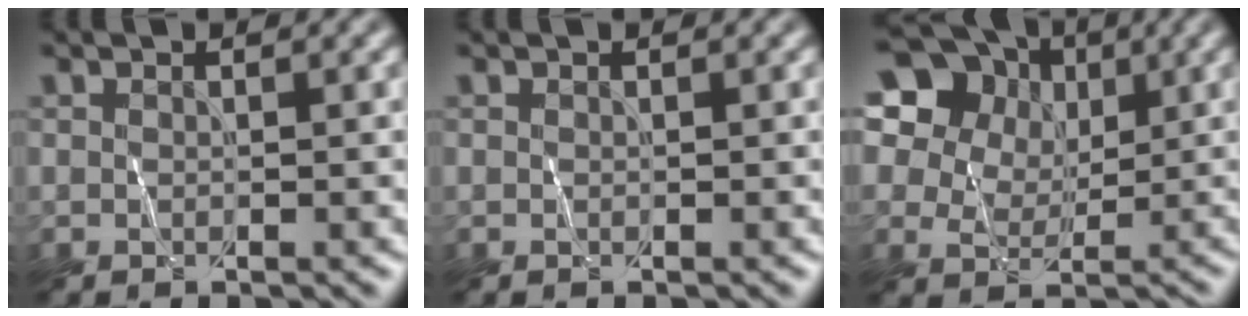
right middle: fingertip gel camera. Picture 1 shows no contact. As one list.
[{"total": 0.0}, {"total": 18.3, "force": [8.2, 14.6, 7.4], "torque": [-0.201, 0.057, 0.146]}]